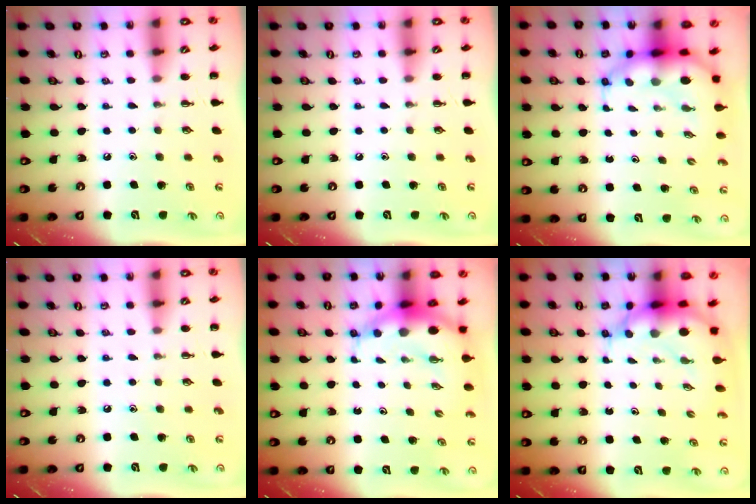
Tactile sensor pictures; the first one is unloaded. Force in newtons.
{"total": 0.0}
{"total": 8.5, "press": 7.9, "slide": 3.0}
{"total": 4.7, "press": 4.5, "slide": 1.6}
{"total": 6.8, "press": 6.5, "slide": 1.8}
{"total": 7.3, "press": 7.0, "slide": 1.9}